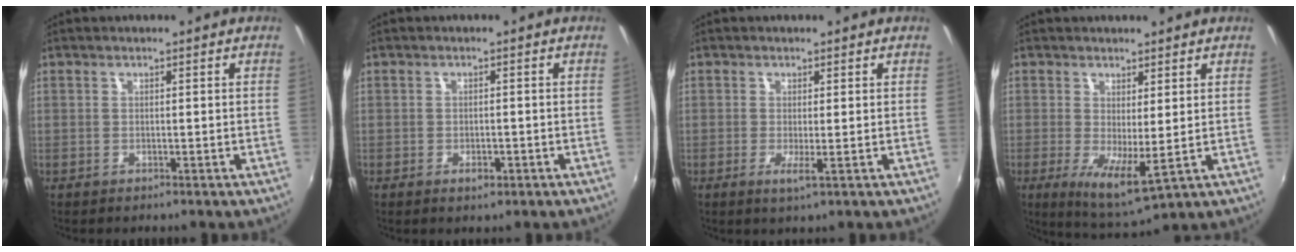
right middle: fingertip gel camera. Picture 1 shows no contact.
{"total": 2.0, "force": [-1.1, 1.0, 1.4], "torque": [-0.023, -0.003, -0.016]}
{"total": 2.1, "force": [-0.4, -0.3, 2.0], "torque": [-0.040, -0.008, -0.007]}
{"total": 6.9, "force": [0.0, 1.8, 6.7], "torque": [-0.115, -0.019, 0.007]}